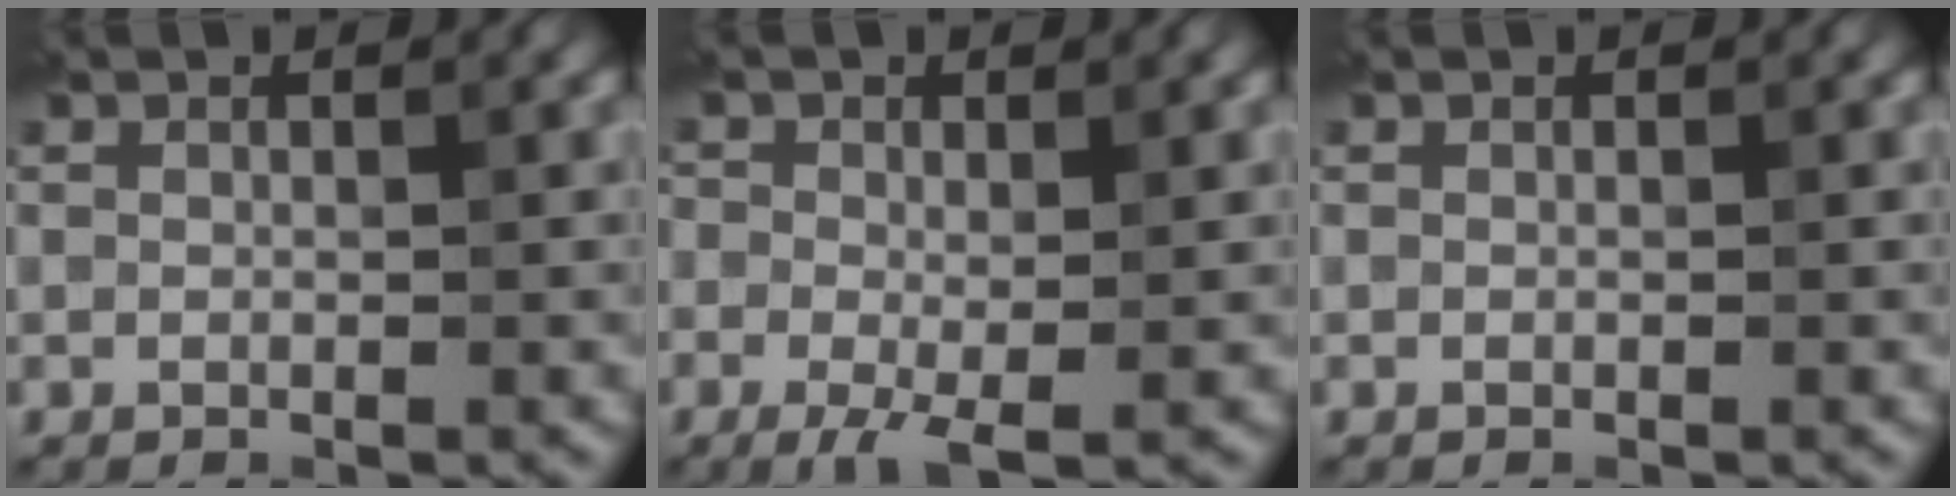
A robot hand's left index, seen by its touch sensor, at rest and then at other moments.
{"total": 3.1, "force": [-0.8, 1.6, 2.5], "torque": [-0.052, -0.008, -0.019]}
{"total": 0.0}